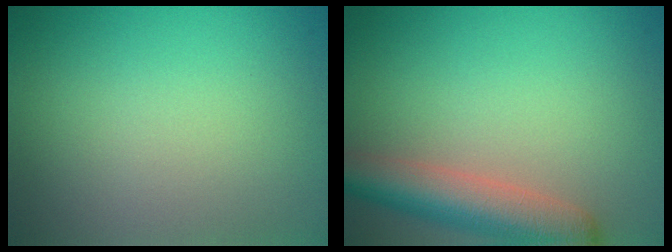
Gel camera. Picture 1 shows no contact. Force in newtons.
{"total": 5.7, "press": 5.6, "slide": 0.3}